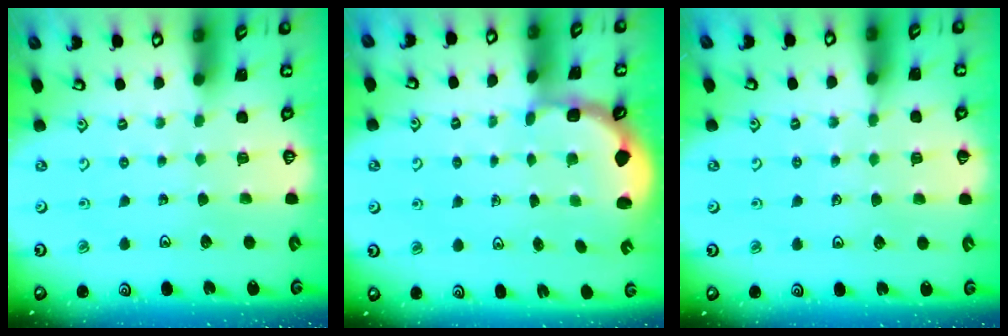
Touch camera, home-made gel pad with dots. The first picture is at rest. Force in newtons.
{"total": 2.6, "press": 2.0, "slide": 1.7}
{"total": 3.3, "press": 3.3, "slide": 0.5}